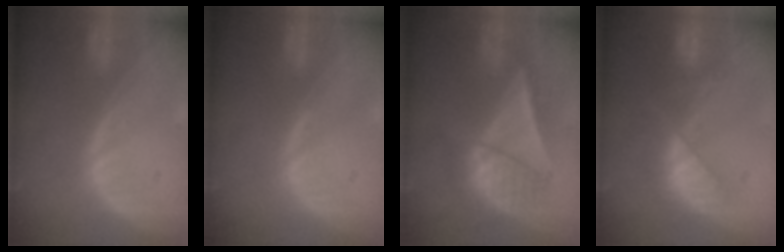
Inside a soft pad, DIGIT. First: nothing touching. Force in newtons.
{"total": 0.0}
{"total": 6.8, "press": 6.8, "slide": 0.4}
{"total": 7.2, "press": 7.0, "slide": 1.6}